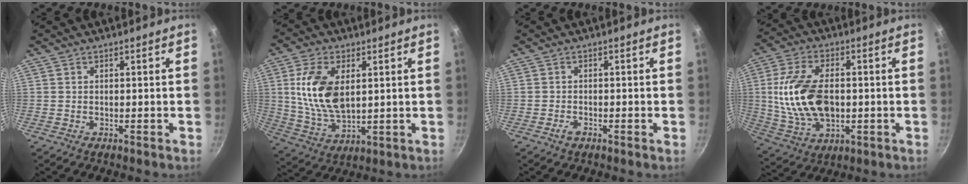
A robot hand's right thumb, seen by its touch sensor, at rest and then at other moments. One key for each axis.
{"total": 13.2, "fx": 2.7, "fy": 7.3, "fz": 10.6, "tx": -0.199, "ty": -0.015, "tz": 0.058}
{"total": 1.5, "fx": -1.0, "fy": 0.5, "fz": 1.0, "tx": -0.024, "ty": 0.007, "tz": -0.021}
{"total": 16.6, "fx": 0.0, "fy": 10.1, "fz": 13.1, "tx": -0.240, "ty": 0.011, "tz": 0.008}